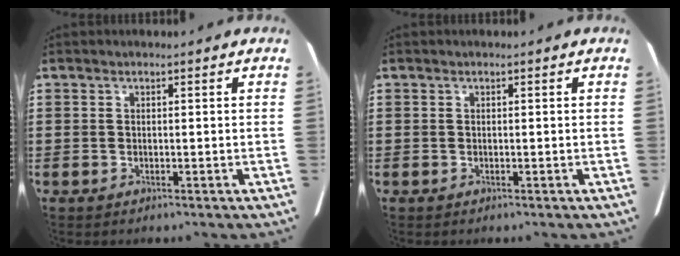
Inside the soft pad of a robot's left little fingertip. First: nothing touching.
{"total": 0.0}